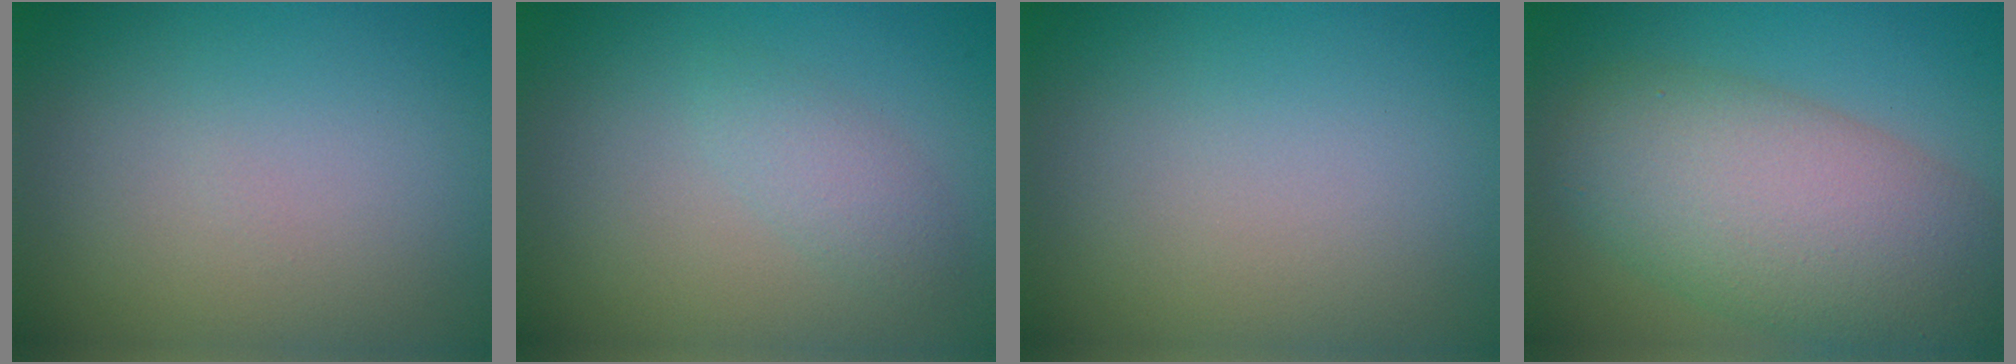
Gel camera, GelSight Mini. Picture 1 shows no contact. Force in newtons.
{"total": 1.8, "press": 1.8, "slide": 0.1}
{"total": 0.0}
{"total": 9.5, "press": 9.5, "slide": 0.6}